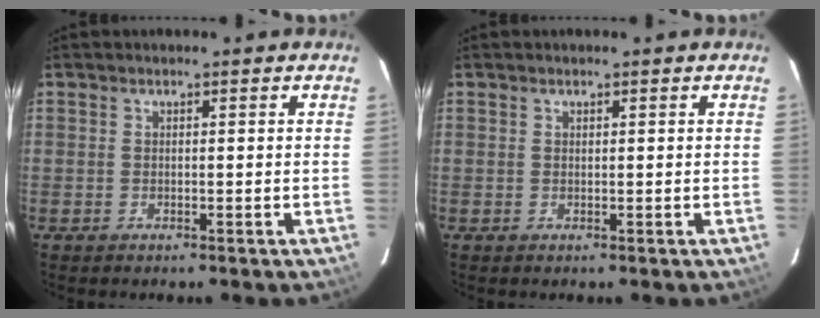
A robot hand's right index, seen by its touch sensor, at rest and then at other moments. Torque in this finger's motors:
{"motor_torque": [-0.08, 0.16, -0.02, 0.00]}